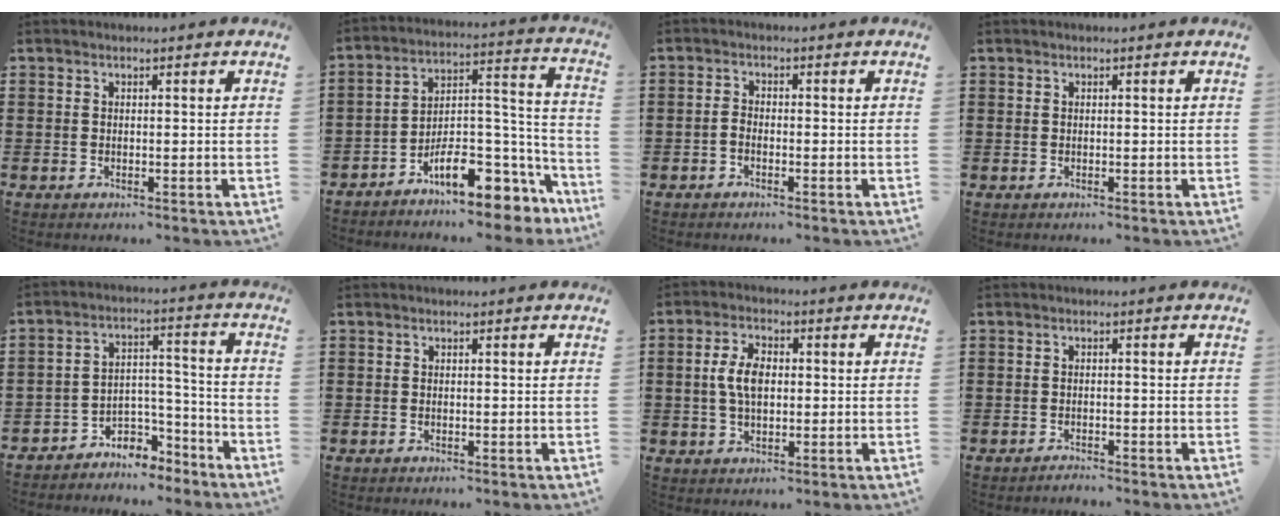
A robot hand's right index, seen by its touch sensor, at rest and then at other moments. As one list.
[{"total": 9.4, "force": [-6.8, 4.0, 5.0], "torque": [-0.065, 0.010, -0.122]}, {"total": 1.4, "force": [-0.9, 0.6, 0.8], "torque": [-0.025, -0.001, -0.021]}, {"total": 0.0}, {"total": 4.9, "force": [-4.1, 2.6, 0.8], "torque": [-0.021, 0.008, -0.083]}, {"total": 0.0}, {"total": 5.5, "force": [0.3, 3.0, 4.6], "torque": [-0.100, 0.010, 0.001]}, {"total": 1.2, "force": [-1.2, -0.1, 0.0], "torque": [-0.003, -0.001, -0.024]}]